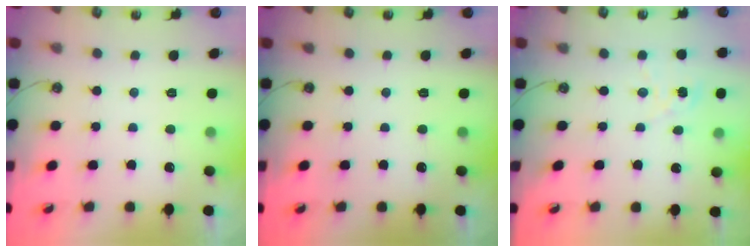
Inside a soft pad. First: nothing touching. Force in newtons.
{"total": 0.0}
{"total": 2.9, "press": 2.9, "slide": 0.4}